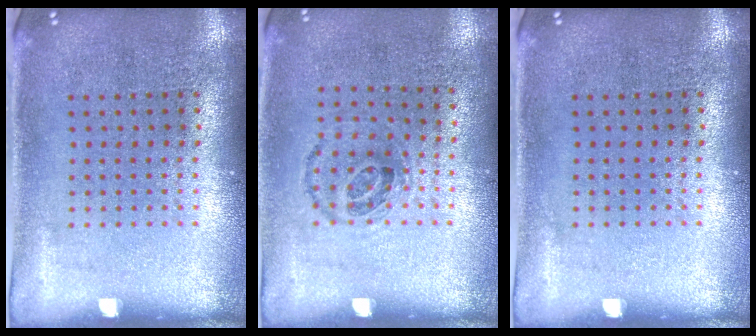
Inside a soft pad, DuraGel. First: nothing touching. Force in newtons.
{"total": 0.9, "press": 0.7, "slide": 0.6}
{"total": 0.0}